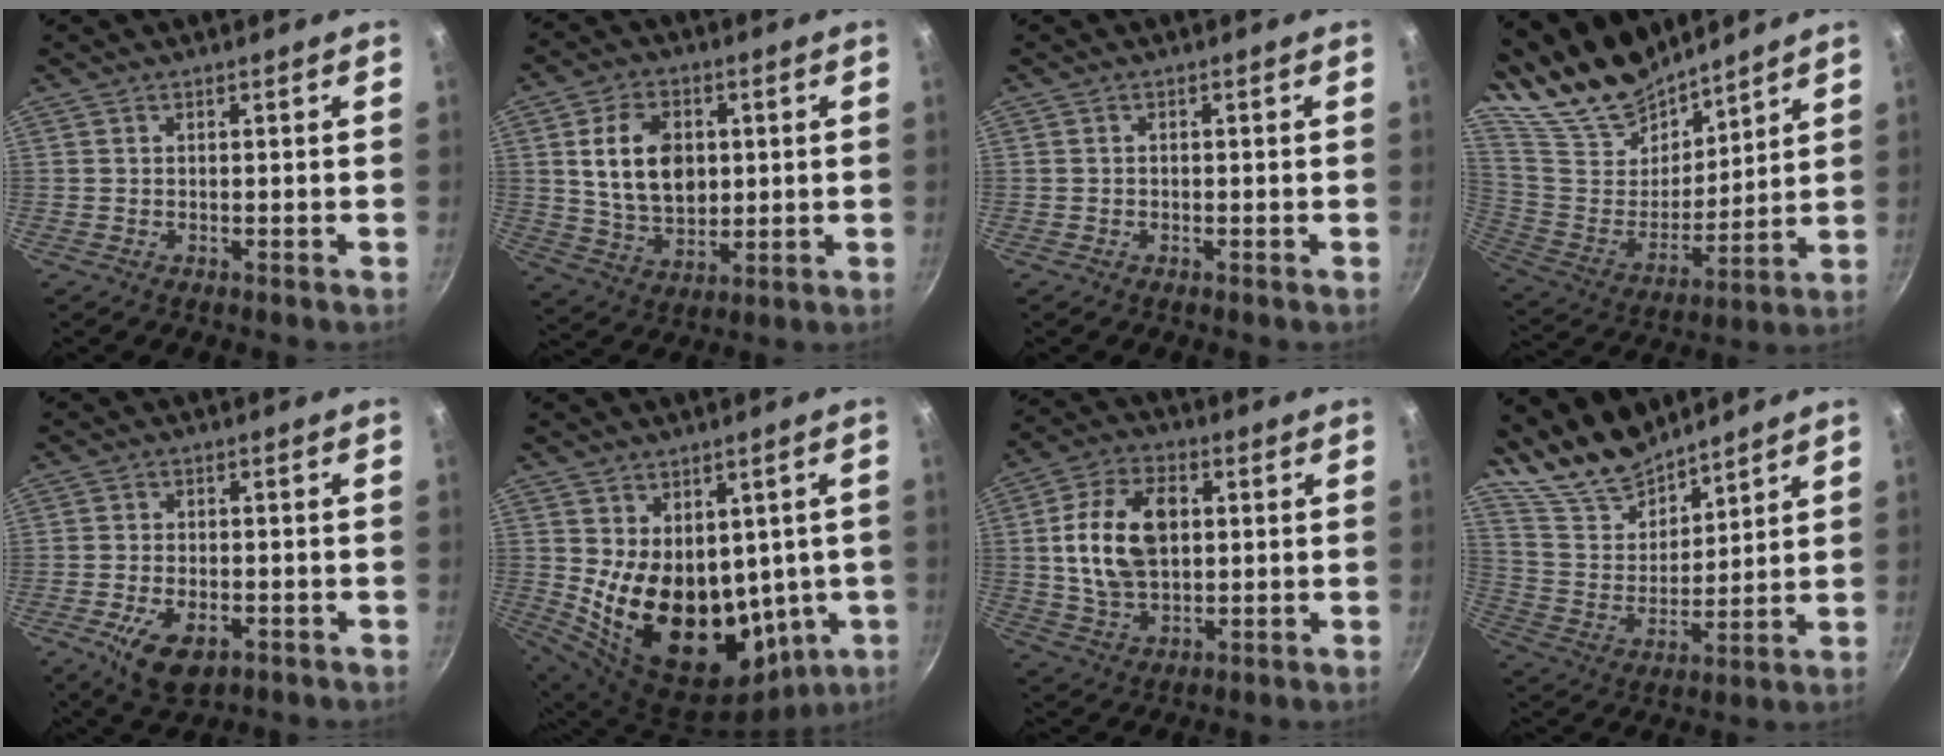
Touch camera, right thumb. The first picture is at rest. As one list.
[{"total": 13.2, "force": [2.3, 9.2, 9.1], "torque": [-0.133, -0.012, 0.046]}, {"total": 0.5, "force": [-0.1, 0.5, 0.2], "torque": [-0.002, 0.002, -0.003]}, {"total": 17.3, "force": [14.5, 7.5, 5.7], "torque": [-0.065, -0.094, 0.278]}, {"total": 9.1, "force": [-3.7, 5.1, 6.6], "torque": [-0.108, 0.006, -0.054]}, {"total": 21.4, "force": [1.1, 14.4, 15.8], "torque": [-0.231, -0.033, 0.053]}, {"total": 15.2, "force": [1.9, 9.8, 11.5], "torque": [-0.189, 0.006, 0.032]}, {"total": 12.8, "force": [11.0, 5.2, 3.9], "torque": [-0.044, -0.071, 0.216]}]